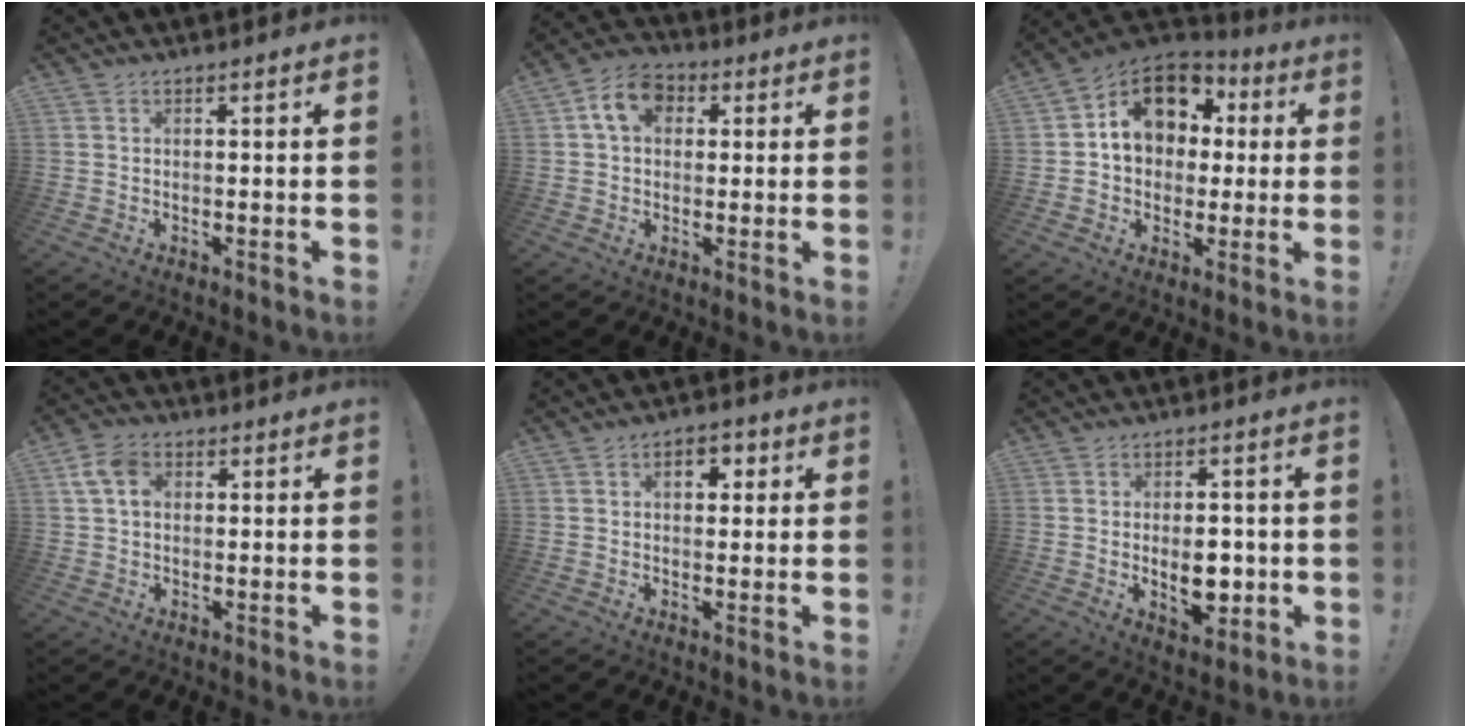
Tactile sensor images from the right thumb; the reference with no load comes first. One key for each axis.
{"total": 9.6, "fx": 2.8, "fy": 7.2, "fz": 5.7, "tx": -0.096, "ty": 0.013, "tz": 0.056}
{"total": 14.3, "fx": 4.1, "fy": 11.0, "fz": 8.1, "tx": -0.118, "ty": -0.008, "tz": 0.079}
{"total": 7.6, "fx": 1.9, "fy": 5.3, "fz": 5.0, "tx": -0.097, "ty": 0.011, "tz": 0.039}
{"total": 4.9, "fx": 1.2, "fy": 3.2, "fz": 3.5, "tx": -0.034, "ty": 0.000, "tz": 0.012}
{"total": 8.7, "fx": -1.1, "fy": 5.4, "fz": 6.7, "tx": -0.091, "ty": 0.004, "tz": -0.014}